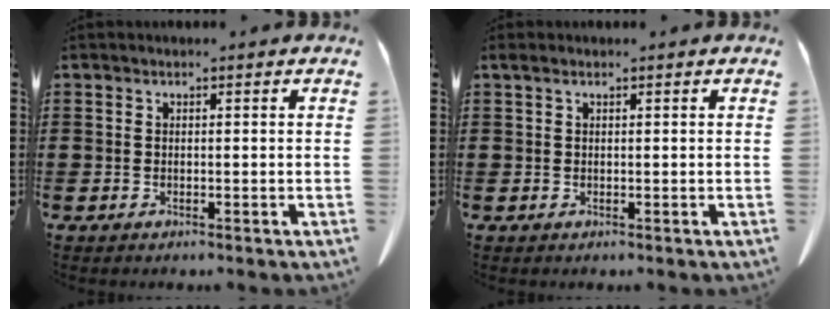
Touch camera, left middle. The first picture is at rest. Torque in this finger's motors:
{"motor_torque": [0.03, 0.08, 0.04, 0.02]}